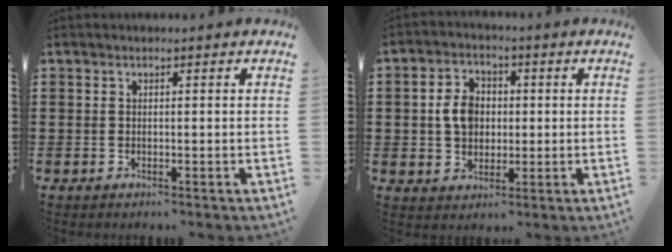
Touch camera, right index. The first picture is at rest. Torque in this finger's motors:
{"motor_torque": [0.27, 0.22, 0.48, 0.12]}